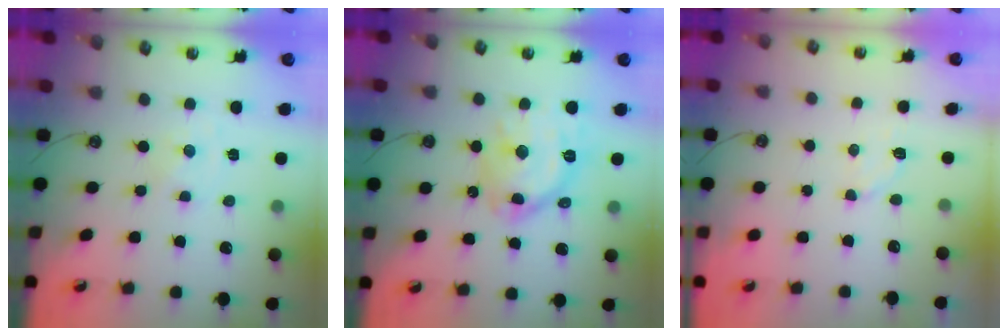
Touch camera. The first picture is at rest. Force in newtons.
{"total": 15.8, "press": 15.7, "slide": 1.6}
{"total": 3.0, "press": 2.9, "slide": 0.7}